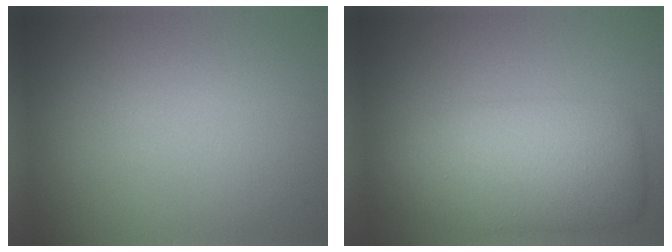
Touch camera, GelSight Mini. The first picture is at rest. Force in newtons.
{"total": 7.2, "press": 7.2, "slide": 0.1}